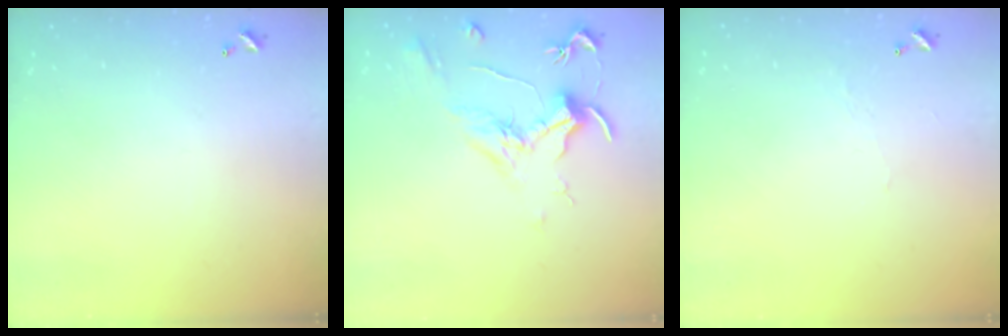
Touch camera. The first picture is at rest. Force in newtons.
{"total": 2.0, "press": 1.8, "slide": 0.8}
{"total": 1.7, "press": 1.7, "slide": 0.4}